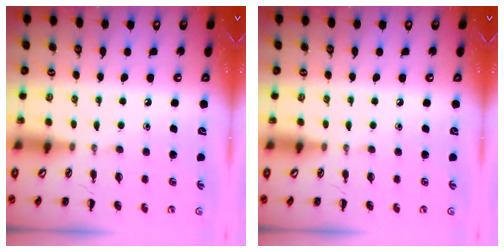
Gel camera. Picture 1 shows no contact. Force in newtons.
{"total": 0.0}